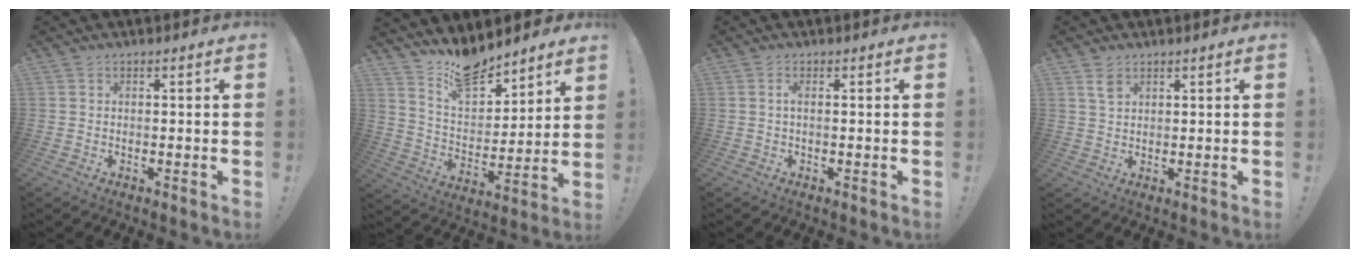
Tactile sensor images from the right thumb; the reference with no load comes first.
{"total": 14.0, "force": [11.8, 5.9, 4.6], "torque": [-0.076, -0.091, 0.216]}
{"total": 1.3, "force": [0.0, 0.3, 1.3], "torque": [-0.027, 0.004, 0.000]}
{"total": 3.3, "force": [2.0, 1.8, 2.0], "torque": [-0.021, -0.010, 0.034]}